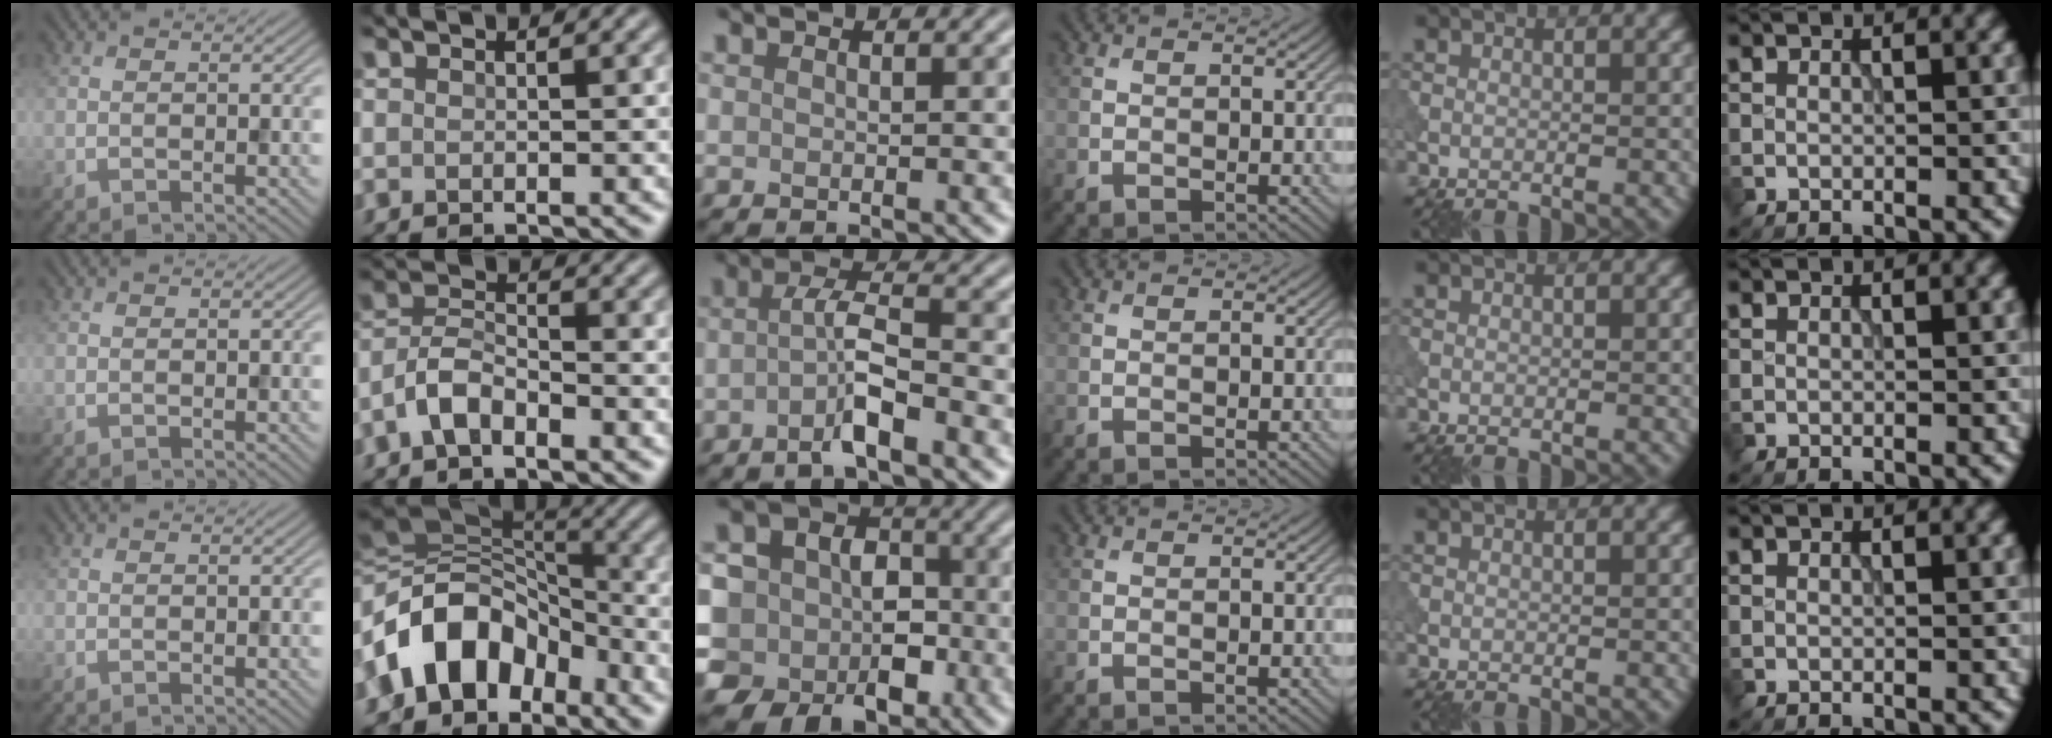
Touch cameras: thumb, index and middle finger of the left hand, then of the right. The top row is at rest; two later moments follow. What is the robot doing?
{"motion": "extract", "object": "peg toy"}